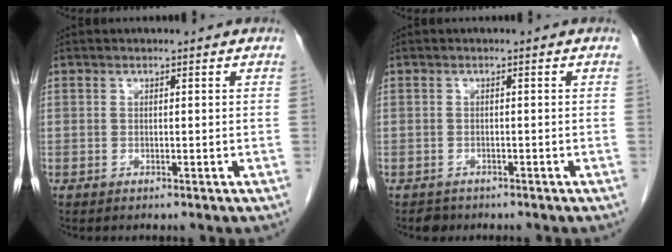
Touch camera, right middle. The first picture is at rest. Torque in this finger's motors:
{"motor_torque": [-0.31, -0.09, 0.01, -0.01]}